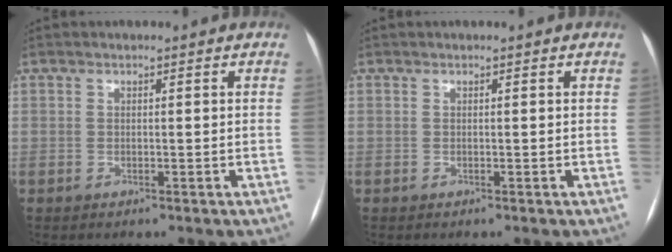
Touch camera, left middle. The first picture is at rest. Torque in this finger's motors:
{"motor_torque": [0.03, 0.03, 0.00, 0.01]}